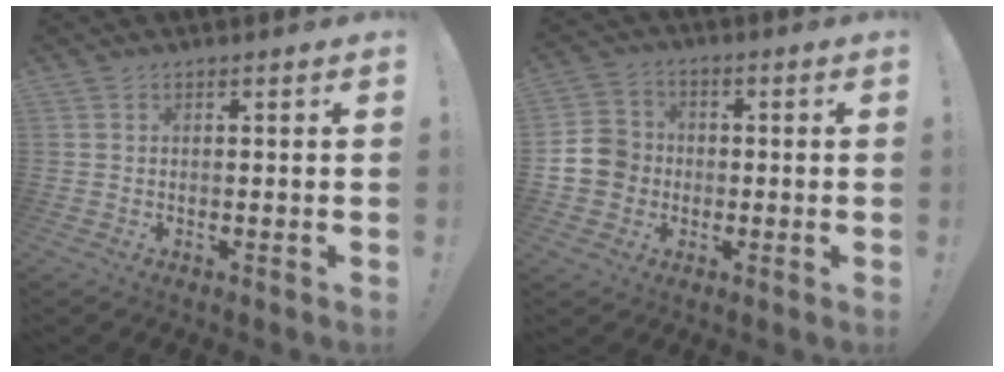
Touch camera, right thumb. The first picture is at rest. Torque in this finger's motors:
{"motor_torque": [0.01, 0.01, 0.01, 0.01, 0.04]}